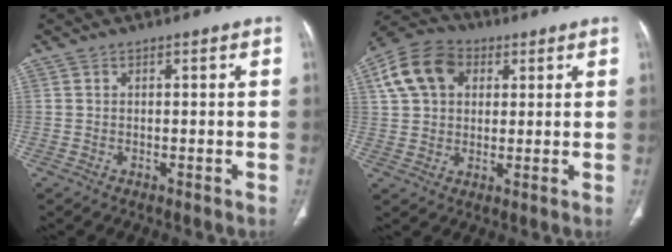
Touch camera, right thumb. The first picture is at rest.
{"total": 12.1, "force": [4.1, 8.8, 7.2], "torque": [-0.123, 0.012, 0.064]}